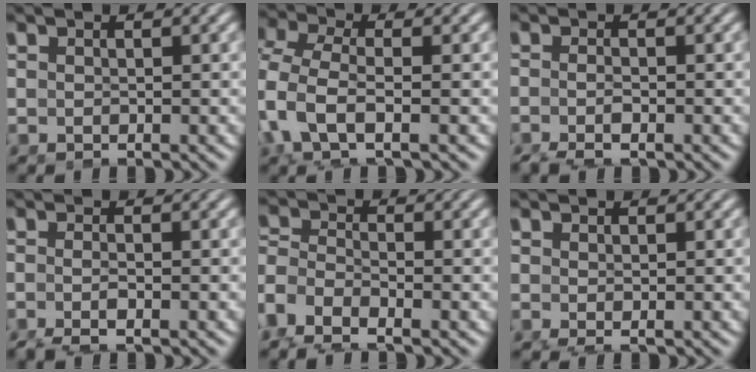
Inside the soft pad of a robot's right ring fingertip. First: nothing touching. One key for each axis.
{"total": 5.8, "fx": -0.7, "fy": 4.0, "fz": 4.2, "tx": -0.126, "ty": -0.033, "tz": 0.001}
{"total": 2.8, "fx": -1.9, "fy": 1.2, "fz": 1.7, "tx": -0.038, "ty": -0.012, "tz": -0.029}
{"total": 2.7, "fx": -1.9, "fy": 0.9, "fz": 1.8, "tx": -0.043, "ty": -0.015, "tz": -0.027}
{"total": 5.4, "fx": -2.2, "fy": 4.3, "fz": 2.4, "tx": -0.080, "ty": -0.028, "tz": -0.037}
{"total": 1.1, "fx": -0.5, "fy": 0.7, "fz": 0.7, "tx": -0.021, "ty": -0.014, "tz": -0.002}